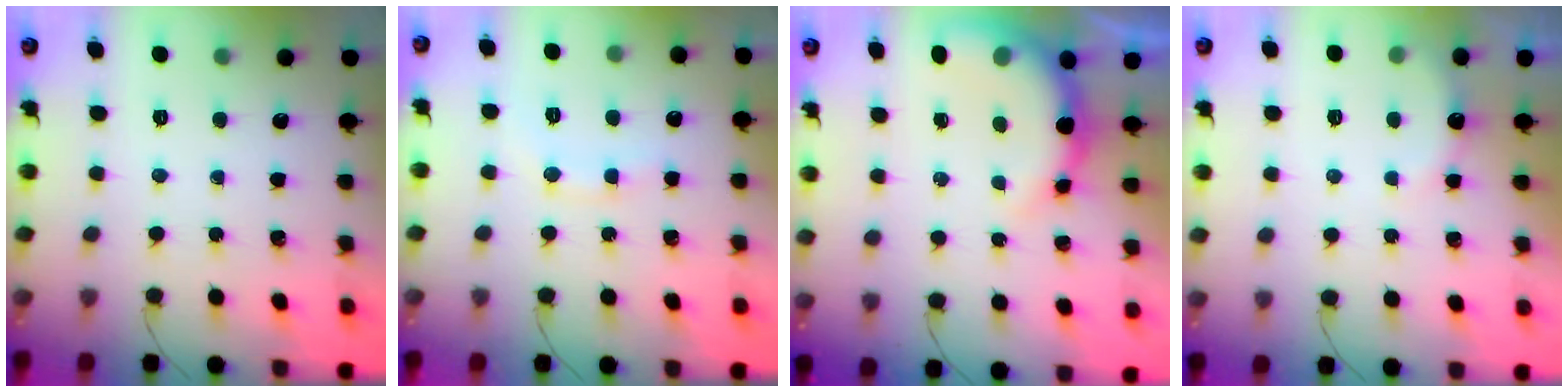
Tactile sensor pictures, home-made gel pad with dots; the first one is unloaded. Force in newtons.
{"total": 6.9, "press": 6.7, "slide": 1.4}
{"total": 10.1, "press": 10.0, "slide": 1.3}
{"total": 5.7, "press": 5.6, "slide": 1.3}